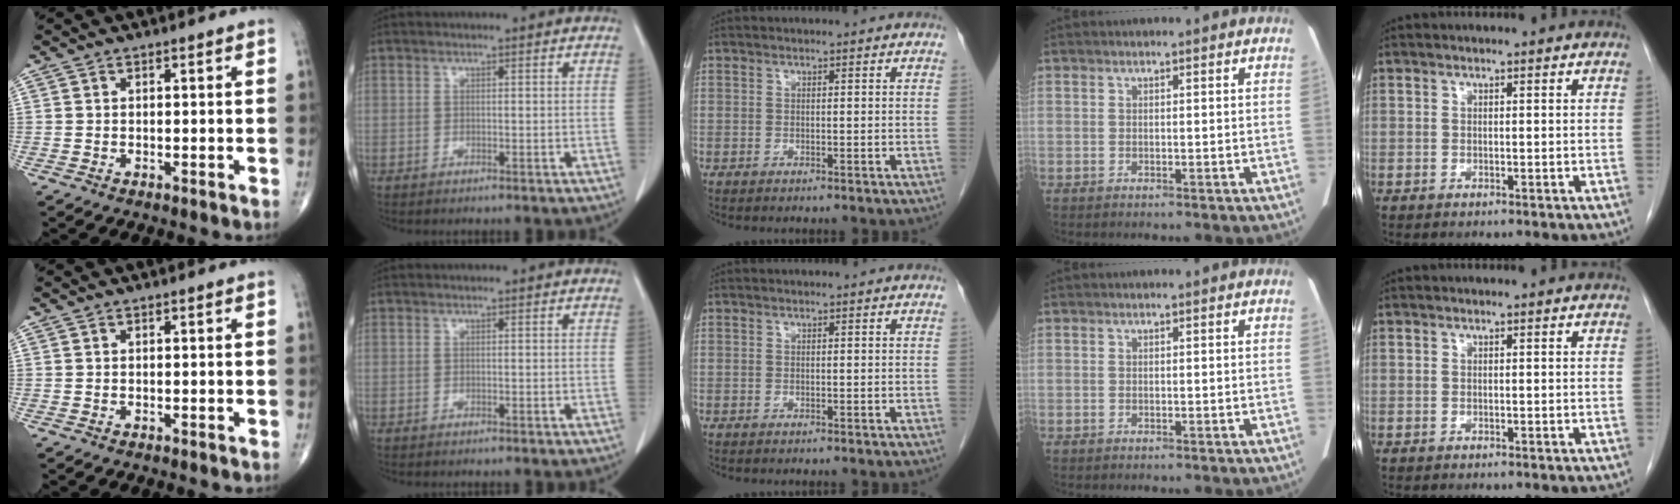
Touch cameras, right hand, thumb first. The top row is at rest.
{}